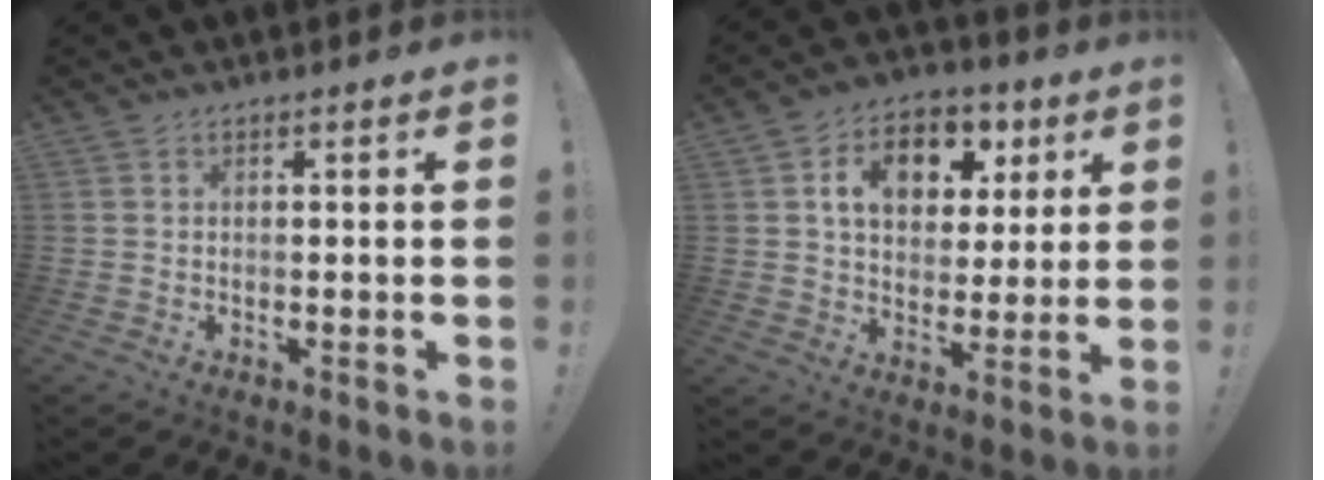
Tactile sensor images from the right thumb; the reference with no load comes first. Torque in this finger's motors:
{"motor_torque": [0.33, 0.71, 0.30, -0.19, 0.26]}